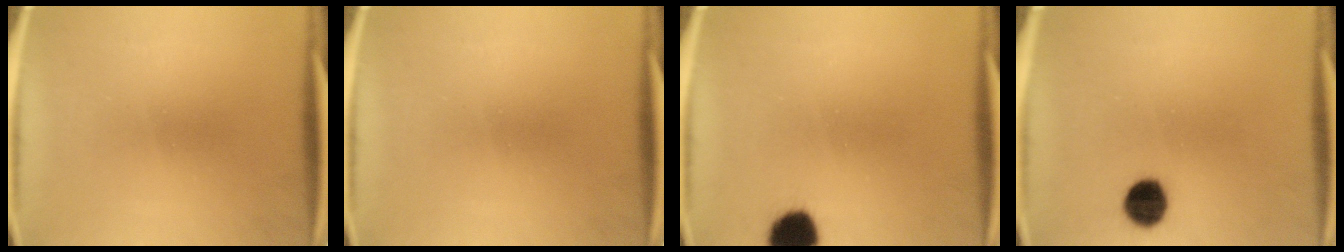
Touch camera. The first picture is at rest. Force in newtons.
{"total": 0.0}
{"total": 8.0}
{"total": 6.7}